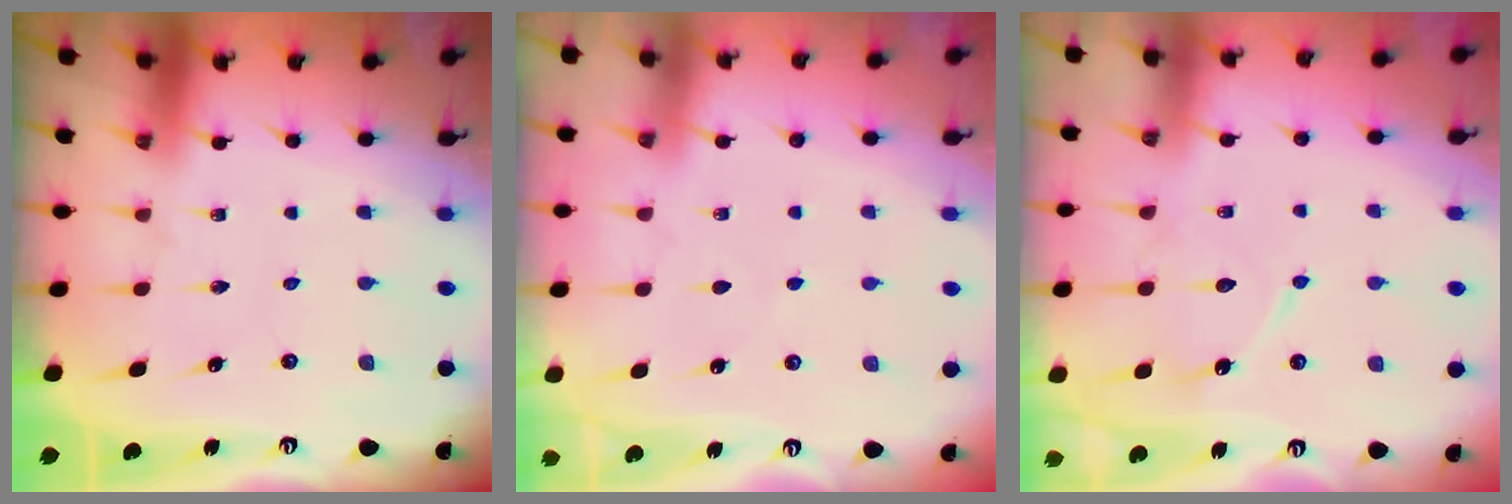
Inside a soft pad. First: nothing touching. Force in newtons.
{"total": 2.7, "press": 2.7, "slide": 0.4}
{"total": 9.6, "press": 9.5, "slide": 0.7}